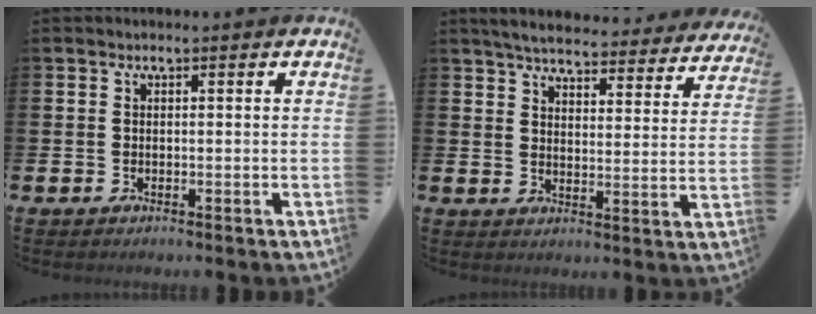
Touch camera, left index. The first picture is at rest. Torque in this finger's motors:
{"motor_torque": [1.07, -1.07, 0.38, 0.12]}